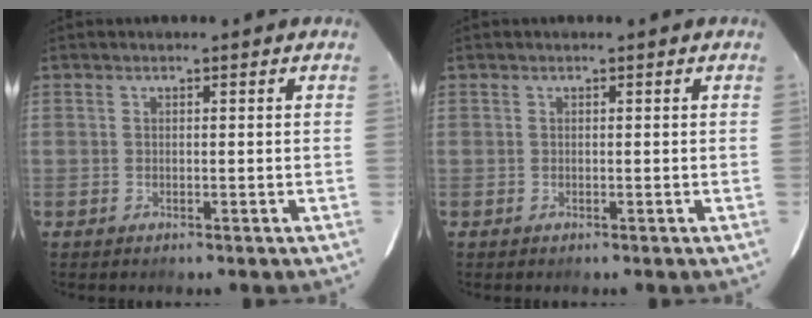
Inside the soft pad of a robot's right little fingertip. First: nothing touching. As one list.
[{"total": 0.0}]